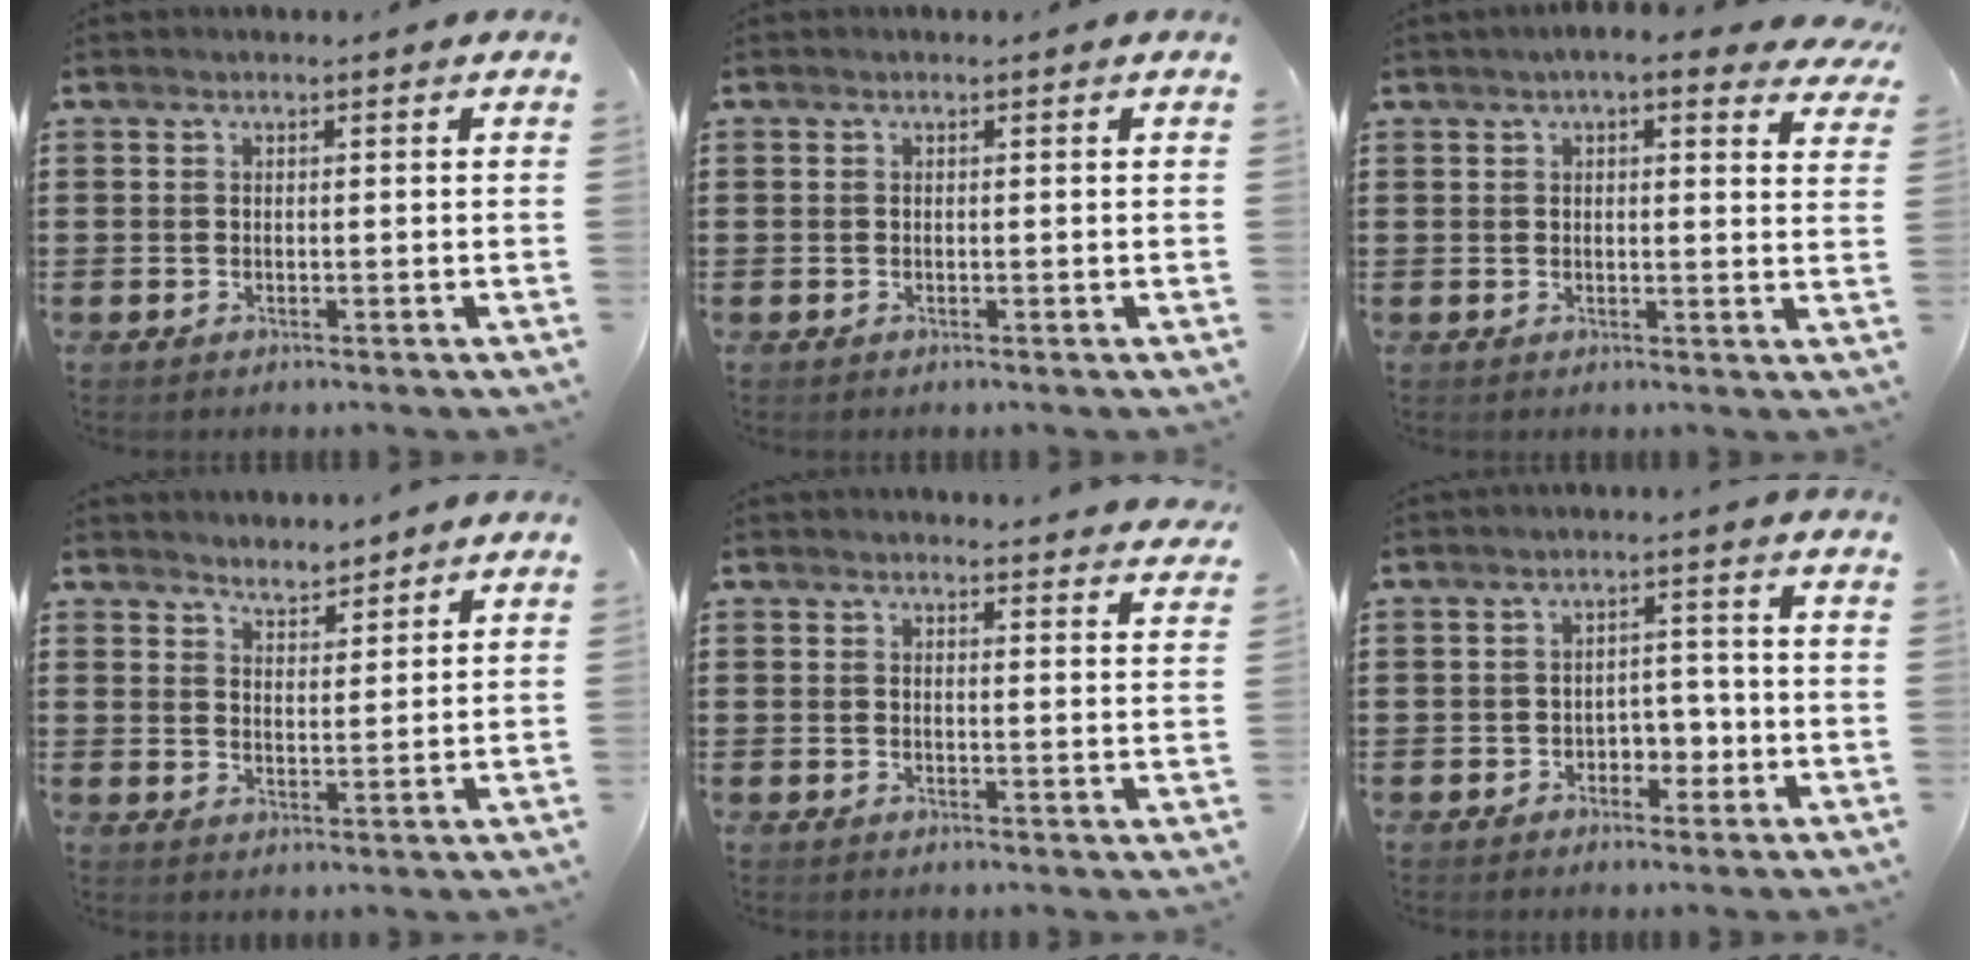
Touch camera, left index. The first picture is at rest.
{"total": 0.0}
{"total": 4.2, "force": [3.5, 0.3, 2.4], "torque": [-0.057, -0.005, 0.062]}
{"total": 3.3, "force": [3.3, 0.4, -0.3], "torque": [-0.004, -0.009, 0.063]}
{"total": 2.7, "force": [2.7, -0.1, 0.2], "torque": [-0.004, -0.014, 0.049]}
{"total": 3.5, "force": [-1.9, 2.4, 1.7], "torque": [-0.038, 0.005, -0.040]}